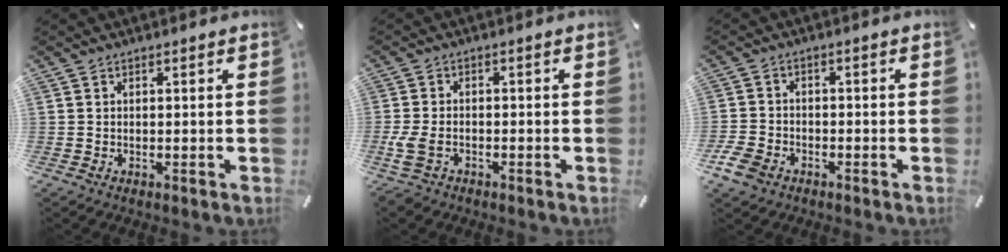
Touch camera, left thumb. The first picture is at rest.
{"total": 5.8, "force": [-2.2, 3.8, 3.8], "torque": [-0.093, 0.003, -0.041]}
{"total": 5.5, "force": [-3.2, 3.8, 2.4], "torque": [-0.062, 0.013, -0.062]}